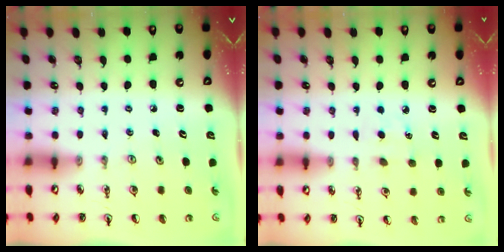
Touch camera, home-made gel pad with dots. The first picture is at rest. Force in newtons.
{"total": 2.0, "press": 2.0, "slide": 0.3}